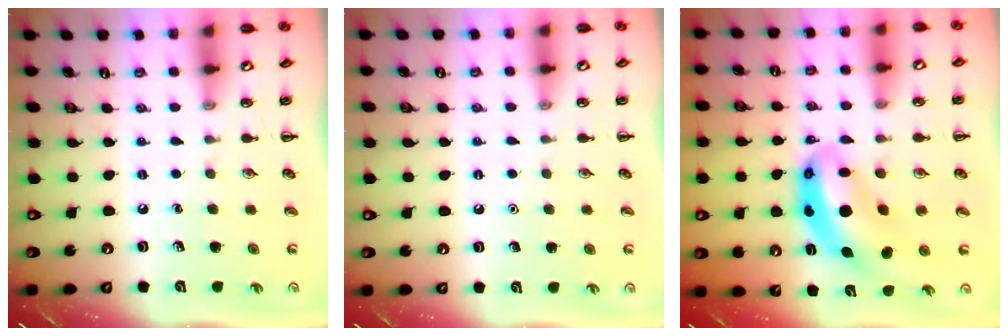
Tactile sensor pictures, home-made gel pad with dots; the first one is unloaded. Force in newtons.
{"total": 1.5, "press": 1.5, "slide": 0.1}
{"total": 9.4, "press": 9.1, "slide": 2.5}